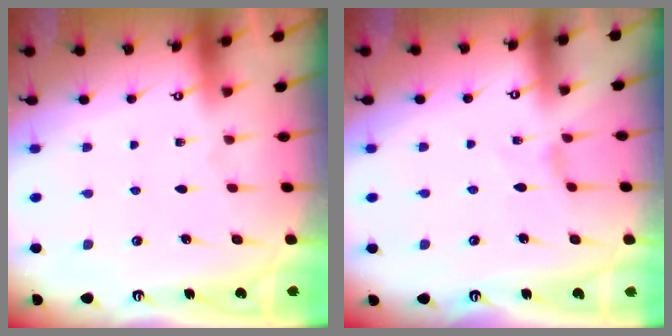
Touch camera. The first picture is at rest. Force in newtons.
{"total": 0.0}